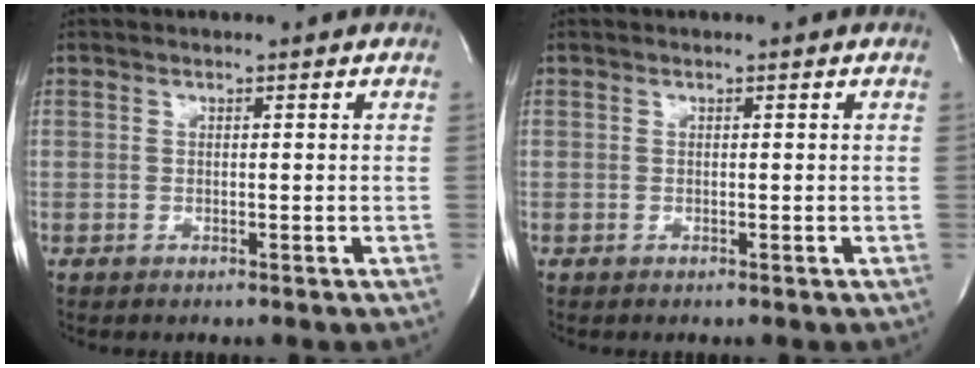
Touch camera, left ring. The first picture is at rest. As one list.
[{"total": 0.0}]